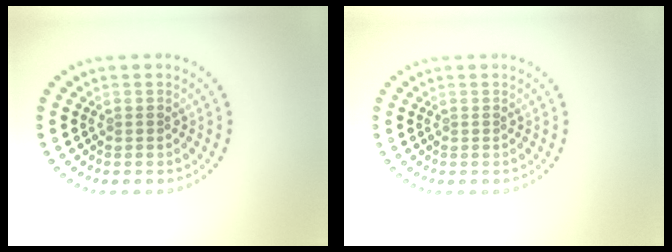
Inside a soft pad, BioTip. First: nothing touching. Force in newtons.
{"total": 0.0}